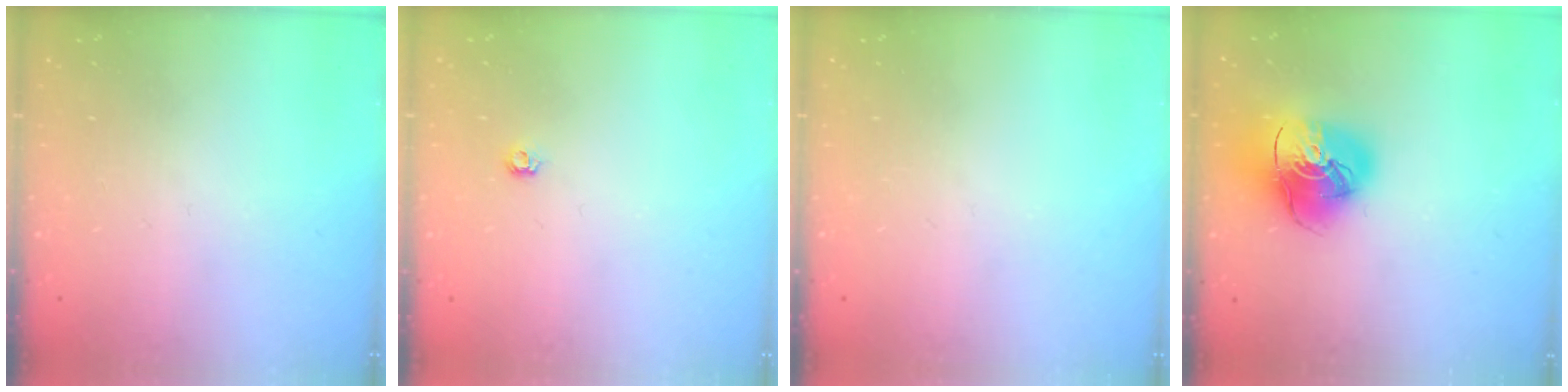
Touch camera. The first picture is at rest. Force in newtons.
{"total": 4.7, "press": 4.7, "slide": 0.8}
{"total": 0.0}
{"total": 16.9, "press": 16.8, "slide": 2.0}